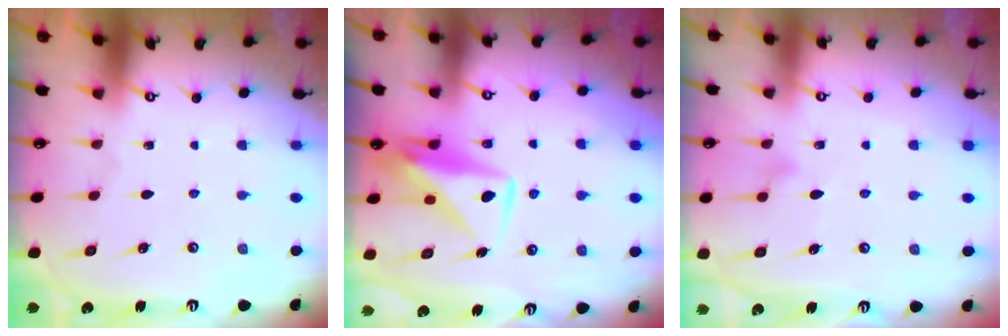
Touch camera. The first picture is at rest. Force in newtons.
{"total": 10.1, "press": 10.0, "slide": 0.7}
{"total": 8.1, "press": 8.1, "slide": 0.3}